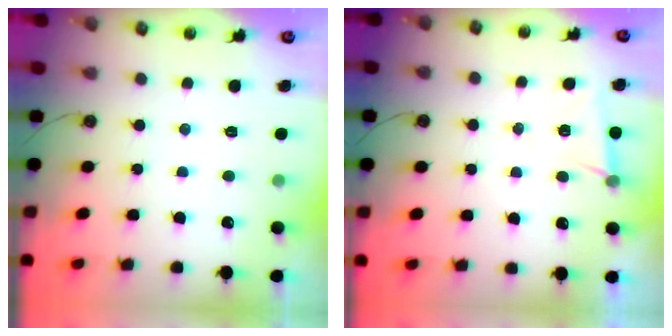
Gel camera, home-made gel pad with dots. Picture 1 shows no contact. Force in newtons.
{"total": 6.3, "press": 4.4, "slide": 4.5}